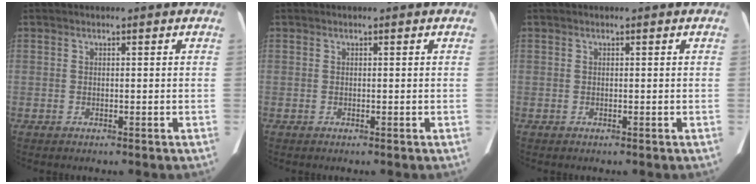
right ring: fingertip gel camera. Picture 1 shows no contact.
{"total": 0.0}
{"total": 0.0}